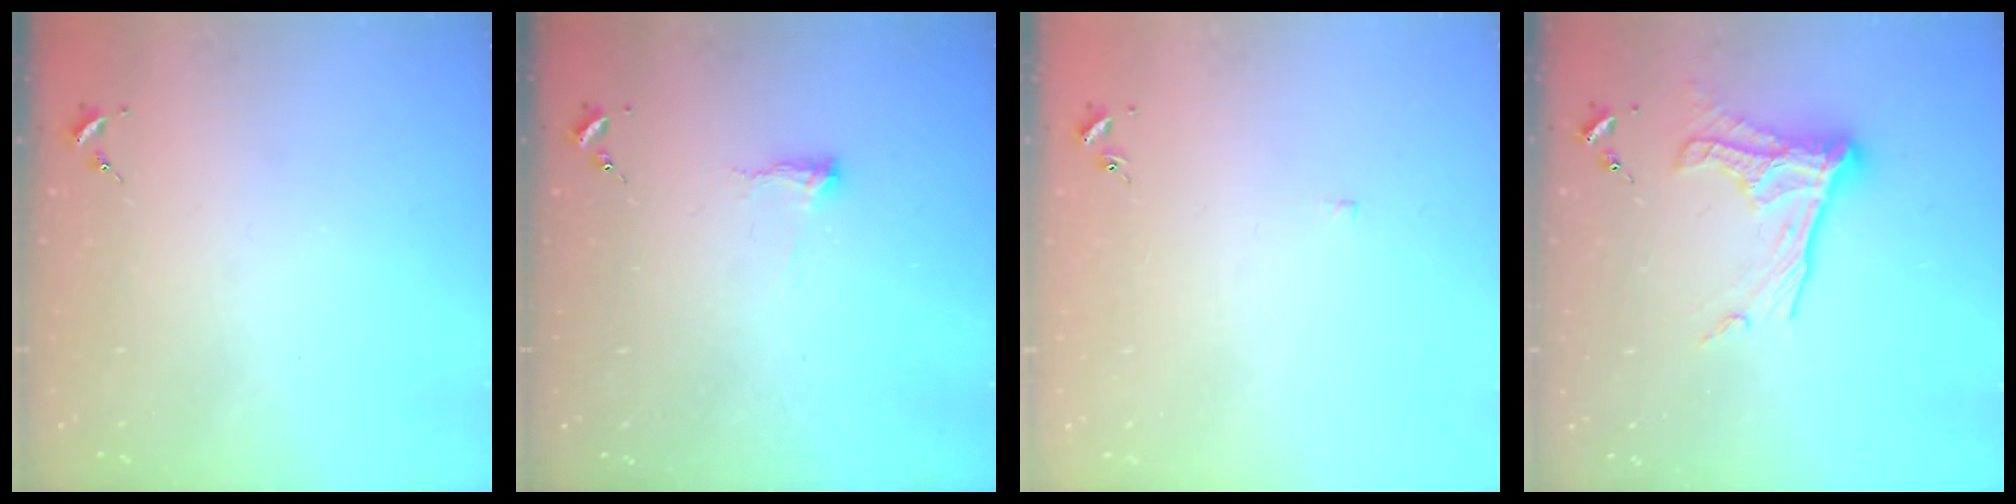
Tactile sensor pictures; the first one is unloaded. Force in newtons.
{"total": 5.5, "press": 5.4, "slide": 0.9}
{"total": 2.0, "press": 1.9, "slide": 0.4}
{"total": 13.4, "press": 13.3, "slide": 0.9}